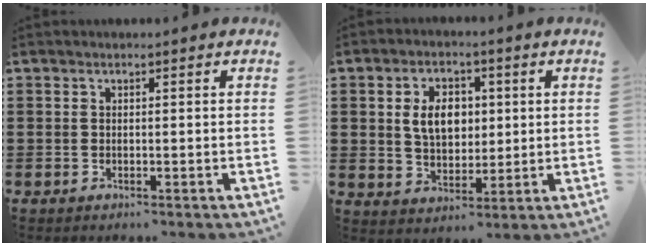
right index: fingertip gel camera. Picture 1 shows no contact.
{"total": 6.5, "force": [0.9, 4.5, 4.6], "torque": [-0.094, 0.007, 0.008]}